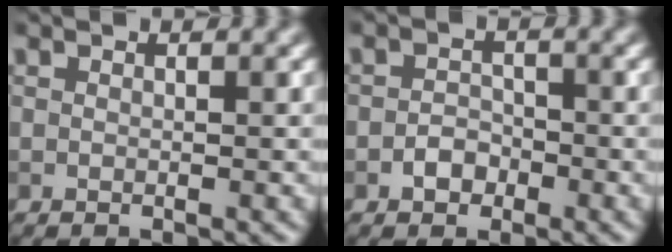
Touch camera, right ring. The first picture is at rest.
{"total": 1.8, "force": [-0.9, 1.3, 0.7], "torque": [-0.008, 0.004, -0.019]}